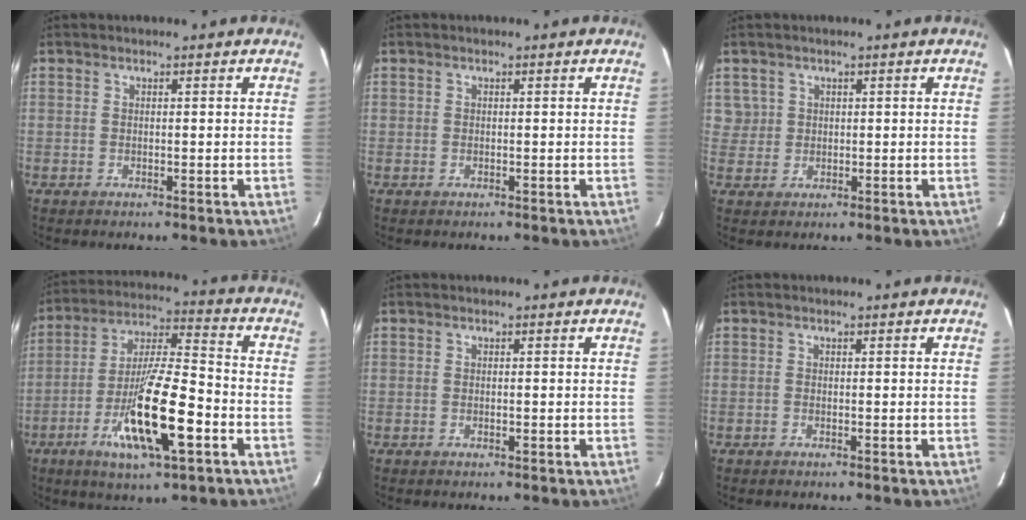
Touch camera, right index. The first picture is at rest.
{"total": 0.0}
{"total": 3.1, "force": [1.2, 2.9, -0.1], "torque": [0.017, 0.015, 0.022]}
{"total": 17.1, "force": [-6.7, 3.5, 15.3], "torque": [-0.294, -0.013, -0.123]}
{"total": 0.6, "force": [-0.1, 0.4, 0.4], "torque": [-0.005, 0.001, -0.003]}
{"total": 0.0}